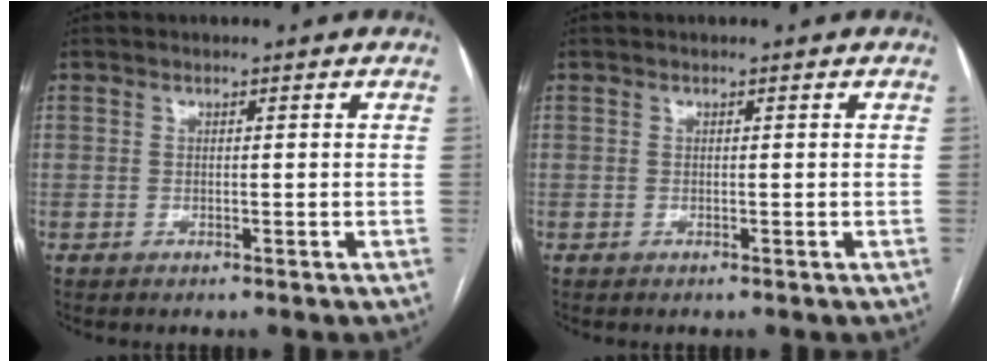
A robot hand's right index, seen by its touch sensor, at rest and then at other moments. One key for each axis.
{"total": 0.0}